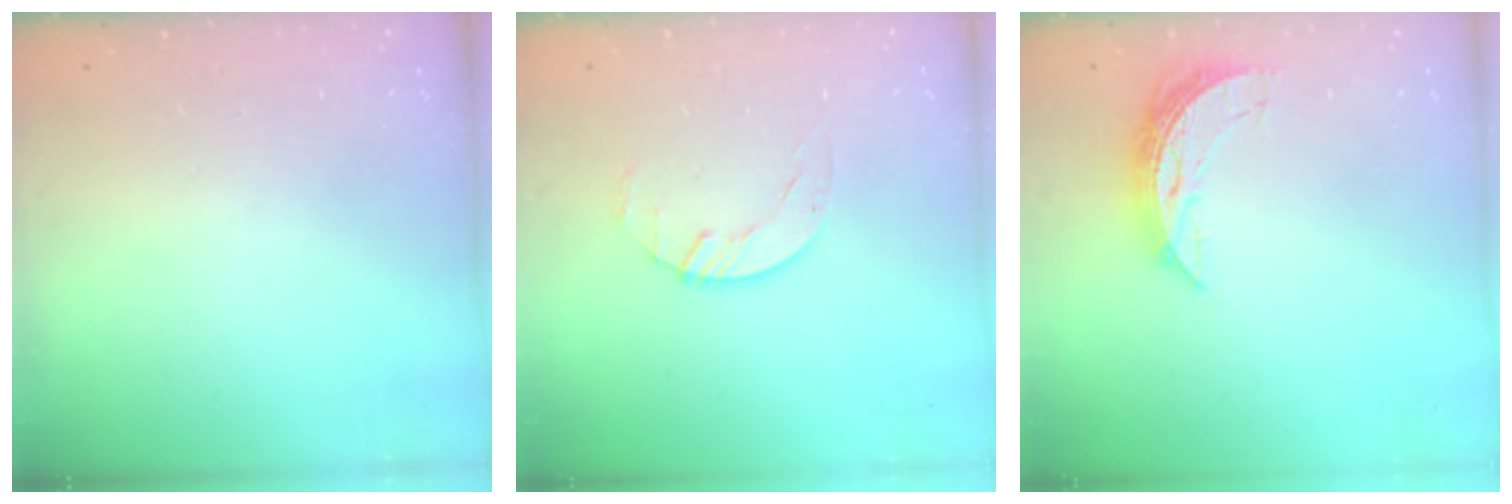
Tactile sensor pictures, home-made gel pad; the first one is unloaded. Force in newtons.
{"total": 1.8, "press": 1.8, "slide": 0.3}
{"total": 7.2, "press": 7.2, "slide": 0.3}